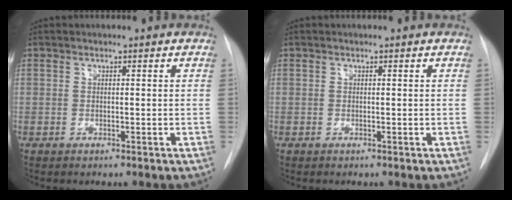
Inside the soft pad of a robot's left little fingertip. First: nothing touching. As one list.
[{"total": 0.0}]